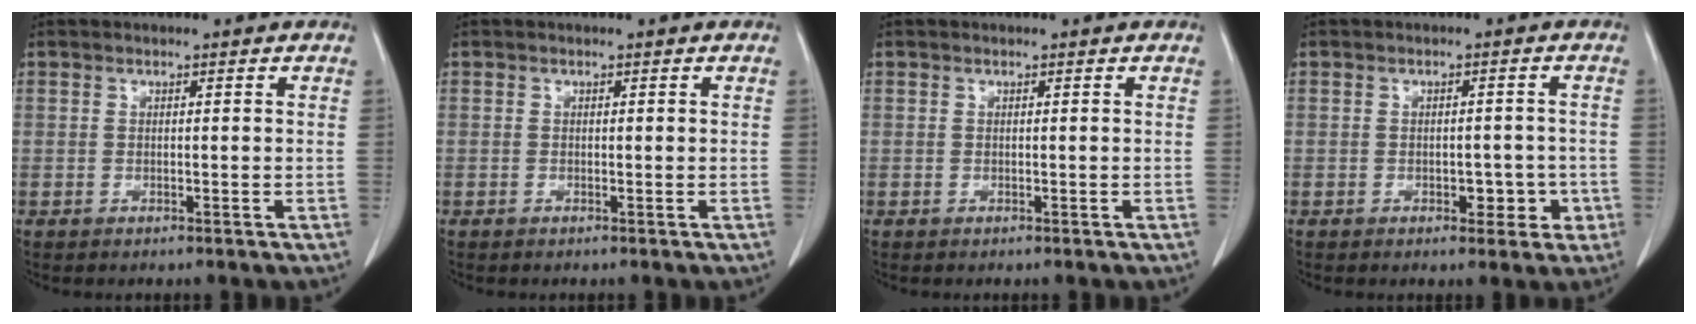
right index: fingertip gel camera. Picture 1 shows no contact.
{"total": 0.0}
{"total": 0.0}
{"total": 3.6, "force": [-1.3, 2.2, 2.6], "torque": [-0.020, 0.011, -0.010]}